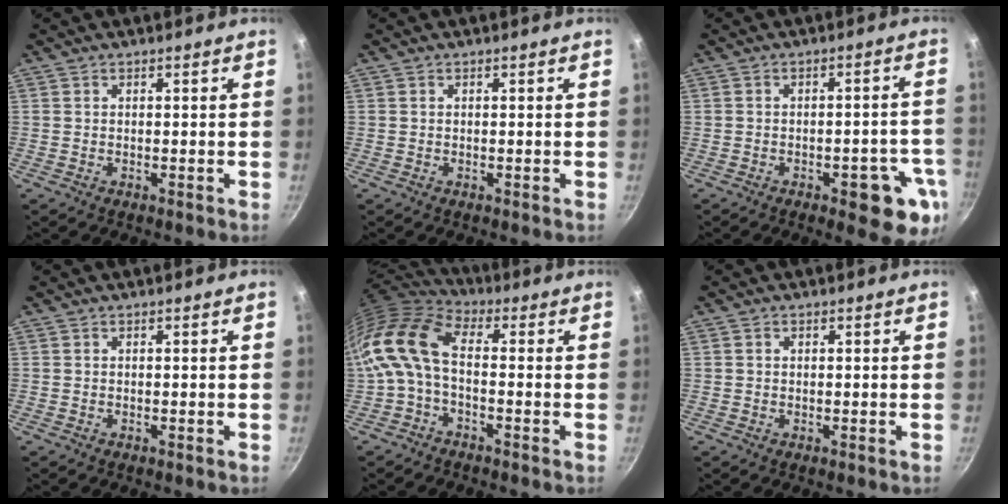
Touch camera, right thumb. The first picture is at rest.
{"total": 0.0}
{"total": 10.7, "force": [-4.4, 4.1, 8.8], "torque": [-0.067, 0.020, -0.051]}
{"total": 0.0}
{"total": 14.0, "force": [-1.2, 7.7, 11.6], "torque": [-0.246, 0.030, -0.043]}
{"total": 0.6, "force": [0.2, 0.5, 0.3], "torque": [-0.003, 0.004, 0.003]}